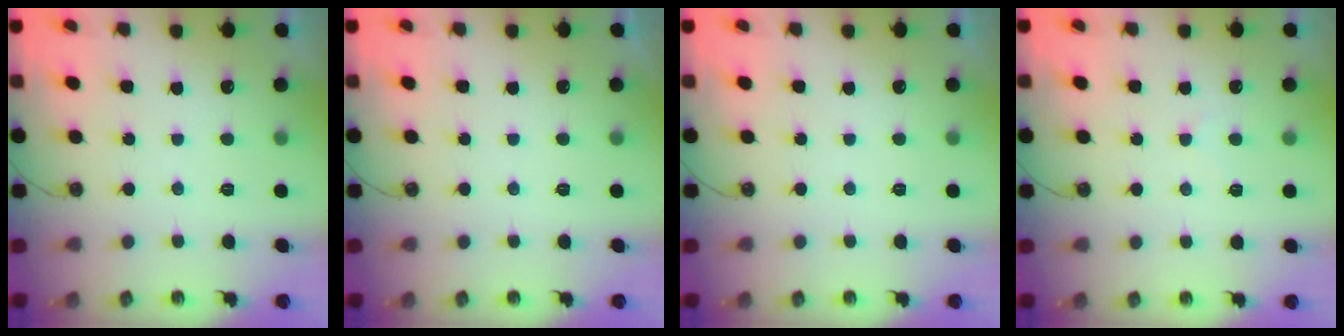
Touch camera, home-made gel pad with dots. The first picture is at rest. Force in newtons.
{"total": 0.0}
{"total": 0.0}
{"total": 6.7, "press": 6.7, "slide": 0.8}